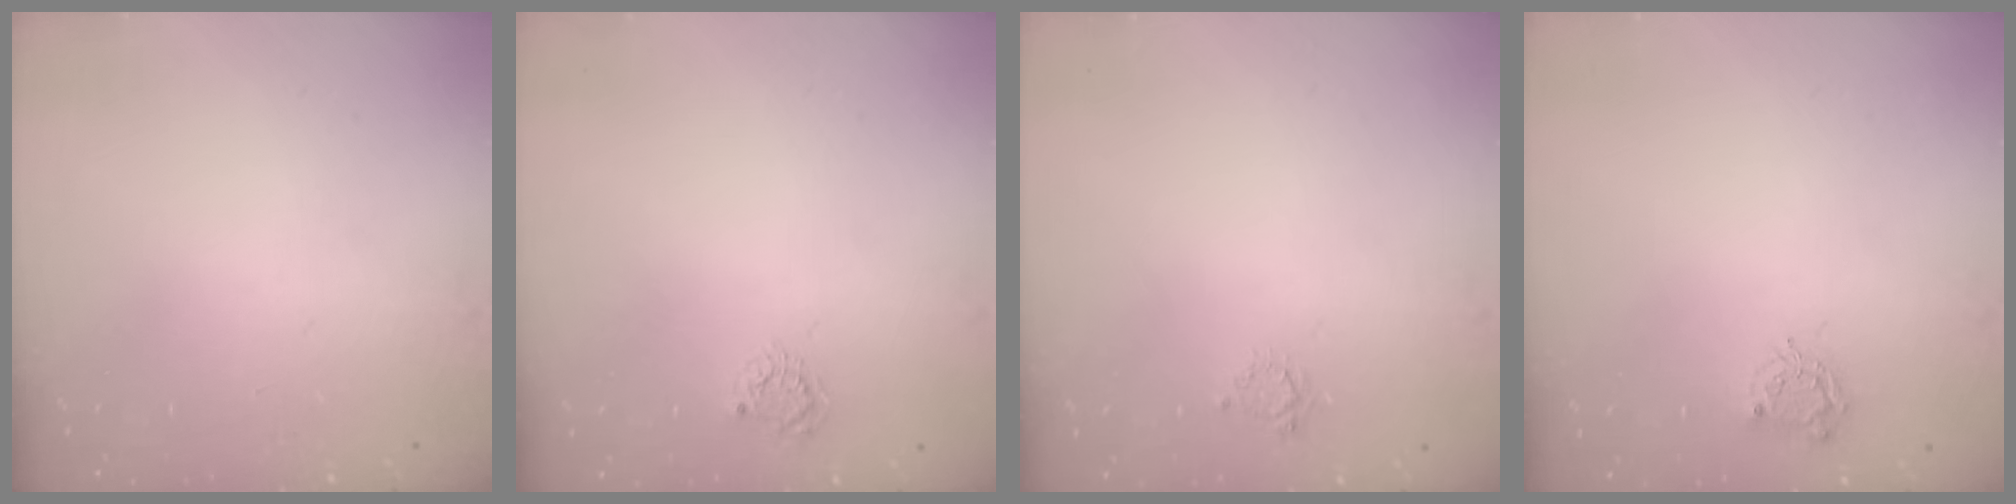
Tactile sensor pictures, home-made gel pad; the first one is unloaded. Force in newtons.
{"total": 3.7, "press": 3.7, "slide": 0.3}
{"total": 3.3, "press": 3.2, "slide": 0.4}
{"total": 5.2, "press": 5.2, "slide": 0.3}